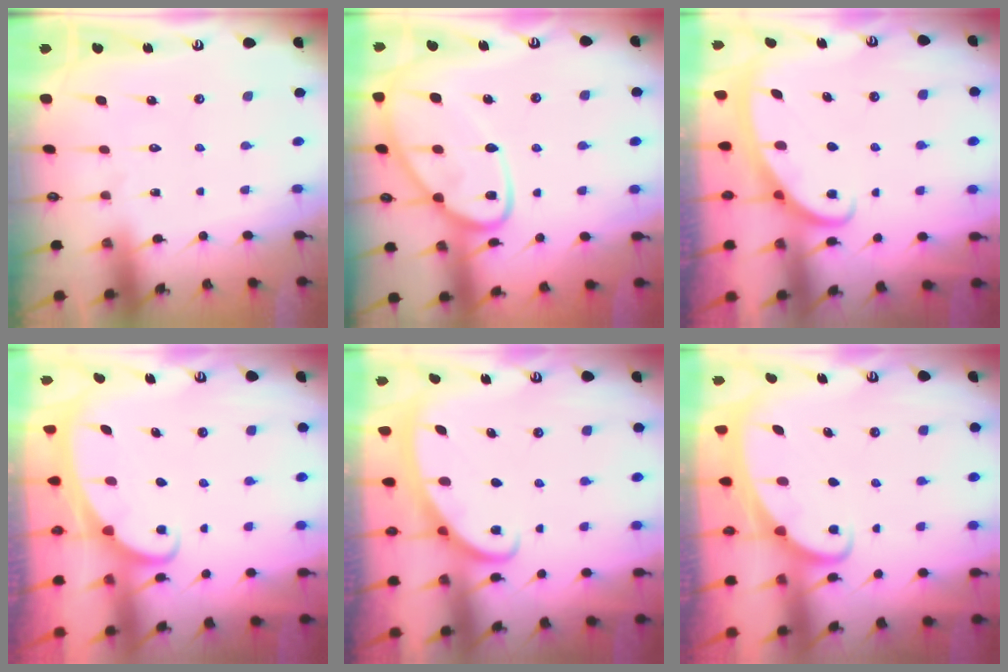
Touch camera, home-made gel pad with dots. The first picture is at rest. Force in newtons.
{"total": 15.7, "press": 15.6, "slide": 1.5}
{"total": 2.6, "press": 2.6, "slide": 0.4}
{"total": 2.3, "press": 2.3, "slide": 0.3}
{"total": 2.6, "press": 2.6, "slide": 0.4}
{"total": 2.4, "press": 2.4, "slide": 0.3}